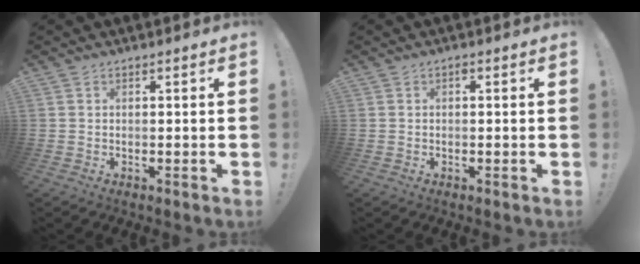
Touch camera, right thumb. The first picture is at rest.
{"total": 0.7, "force": [-0.1, 0.6, 0.3], "torque": [-0.011, 0.005, -0.003]}